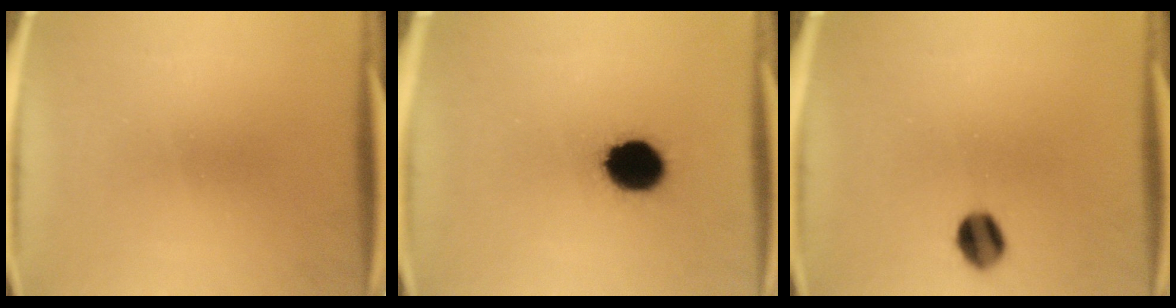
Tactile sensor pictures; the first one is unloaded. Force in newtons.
{"total": 12.5}
{"total": 6.2}